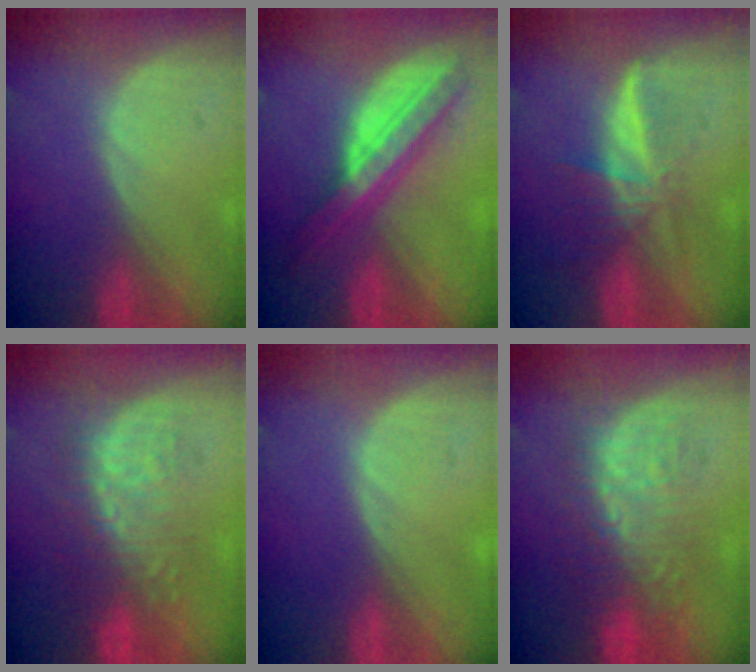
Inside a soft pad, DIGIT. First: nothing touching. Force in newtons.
{"total": 8.5, "press": 8.5, "slide": 0.4}
{"total": 5.8, "press": 5.3, "slide": 2.5}
{"total": 8.9, "press": 8.6, "slide": 2.0}
{"total": 0.0}
{"total": 9.0, "press": 8.8, "slide": 1.6}